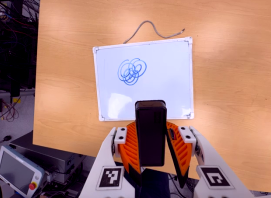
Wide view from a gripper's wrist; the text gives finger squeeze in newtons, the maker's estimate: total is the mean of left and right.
{"total": 5.9, "left": 5.3, "right": 6.5}